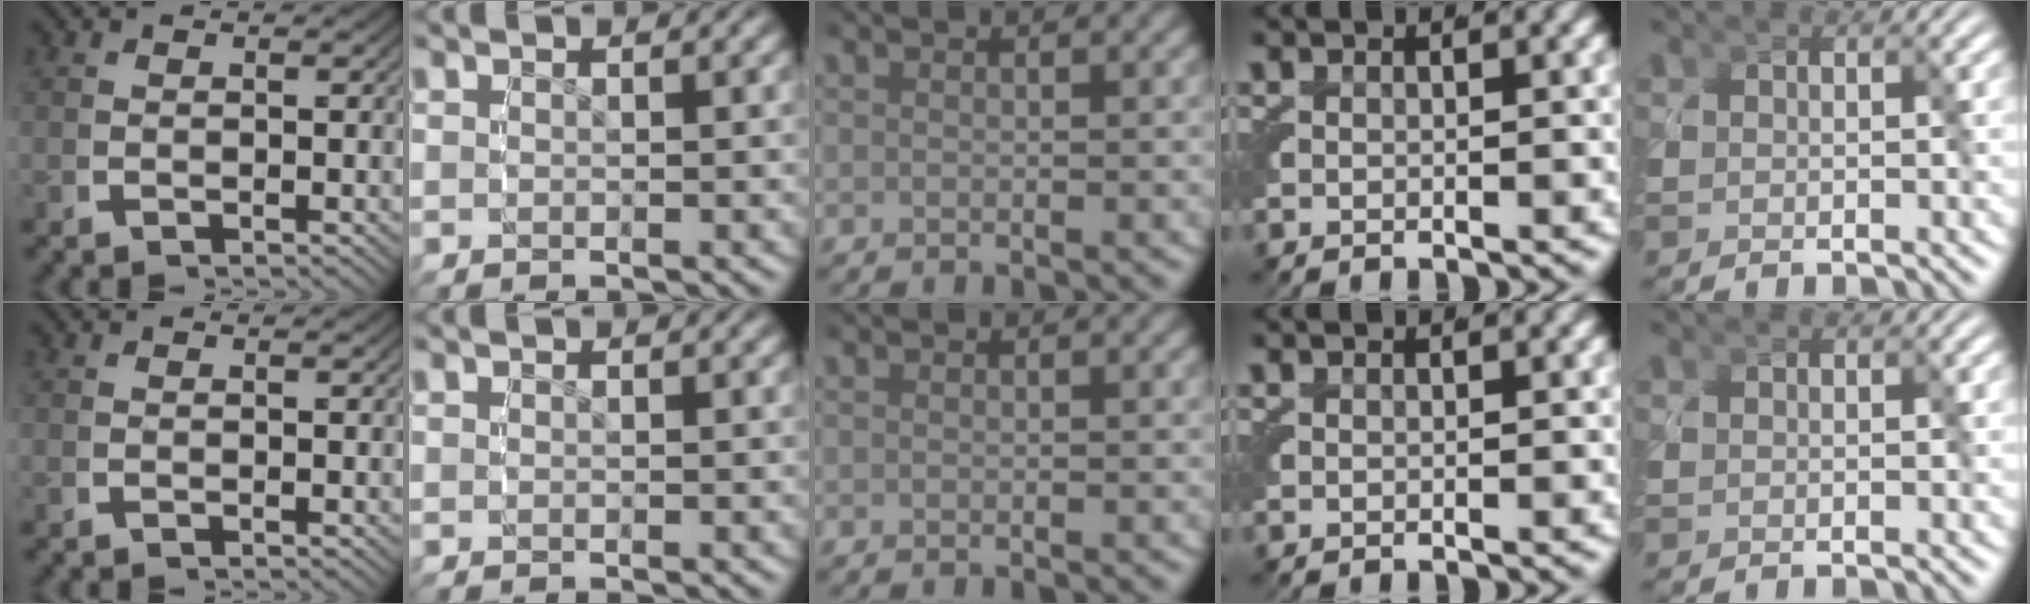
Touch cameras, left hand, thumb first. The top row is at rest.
{}